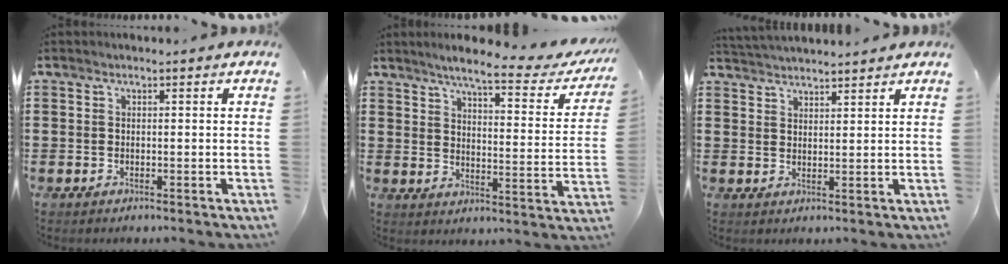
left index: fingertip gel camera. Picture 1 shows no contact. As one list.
[{"total": 6.5, "force": [5.3, 0.3, 3.7], "torque": [-0.079, -0.032, 0.083]}, {"total": 2.6, "force": [2.6, -0.1, -0.2], "torque": [-0.004, -0.006, 0.050]}]